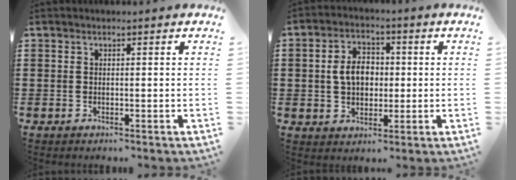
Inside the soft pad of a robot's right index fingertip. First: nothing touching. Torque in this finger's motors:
{"motor_torque": [0.81, 0.62, 0.29, 0.12]}